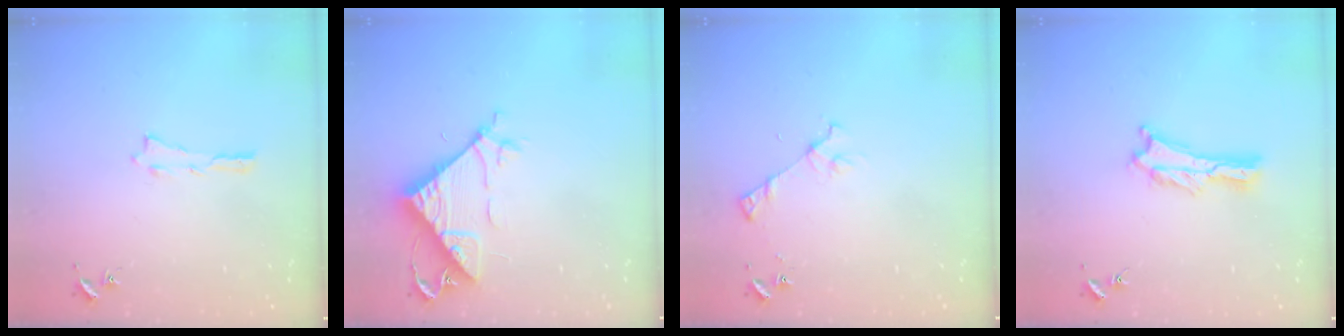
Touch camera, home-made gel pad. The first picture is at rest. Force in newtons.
{"total": 9.7, "press": 9.7, "slide": 0.8}
{"total": 3.4, "press": 3.3, "slide": 0.2}
{"total": 1.8, "press": 1.8, "slide": 0.2}